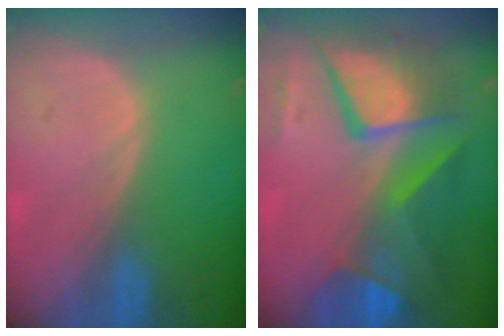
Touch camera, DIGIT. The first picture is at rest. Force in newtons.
{"total": 11.5, "press": 11.4, "slide": 1.3}